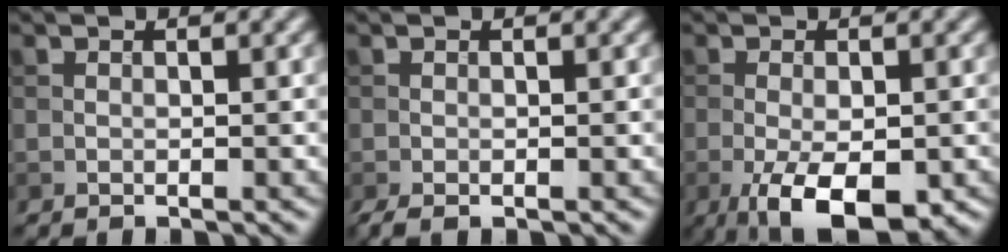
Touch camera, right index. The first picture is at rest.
{"total": 1.3, "force": [-0.8, 0.4, 0.9], "torque": [-0.022, -0.005, -0.015]}
{"total": 6.9, "force": [-2.9, 2.8, 5.6], "torque": [-0.099, -0.015, -0.040]}